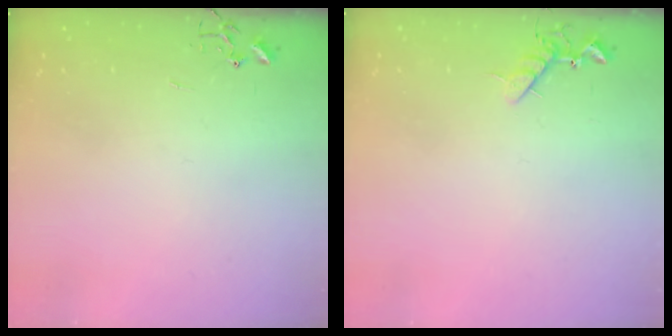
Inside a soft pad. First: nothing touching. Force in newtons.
{"total": 7.0, "press": 6.9, "slide": 1.1}